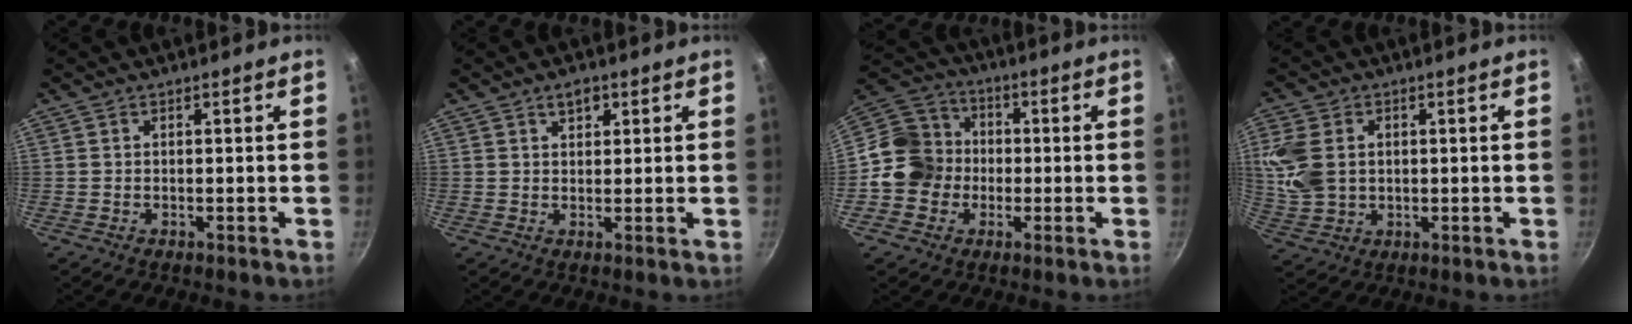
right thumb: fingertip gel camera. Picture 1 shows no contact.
{"total": 3.1, "force": [1.6, 1.9, 1.8], "torque": [-0.013, -0.005, 0.022]}
{"total": 11.9, "force": [-1.8, 10.8, 4.7], "torque": [-0.054, 0.034, -0.053]}
{"total": 9.4, "force": [1.7, 7.0, 6.1], "torque": [-0.122, -0.005, 0.038]}